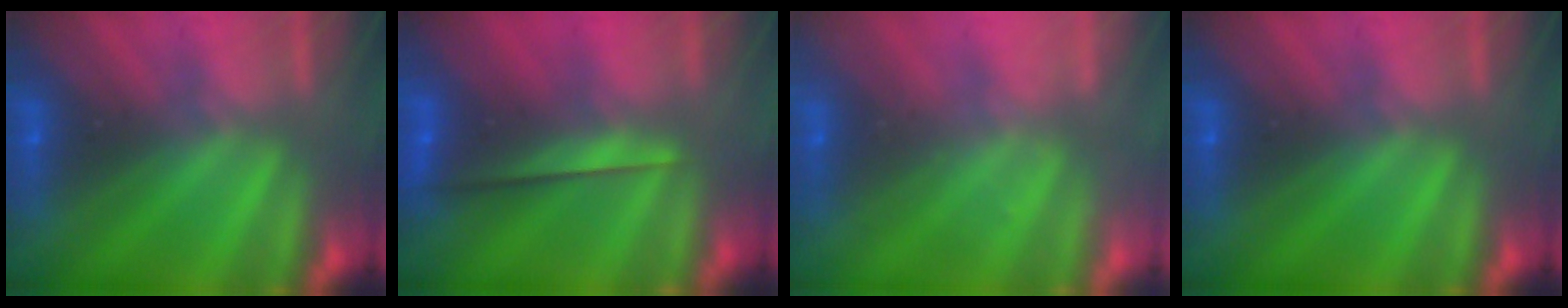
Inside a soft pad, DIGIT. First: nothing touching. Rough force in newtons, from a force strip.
{"total": 2.3}
{"total": 2.3}
{"total": 0.0}